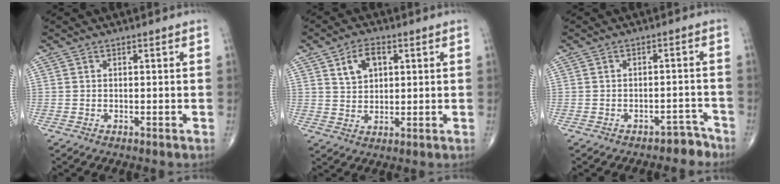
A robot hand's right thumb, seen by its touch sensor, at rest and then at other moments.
{"total": 6.3, "force": [2.5, 4.0, 4.1], "torque": [-0.054, -0.007, 0.046]}
{"total": 3.6, "force": [-3.1, 1.9, 0.2], "torque": [0.010, 0.043, -0.036]}